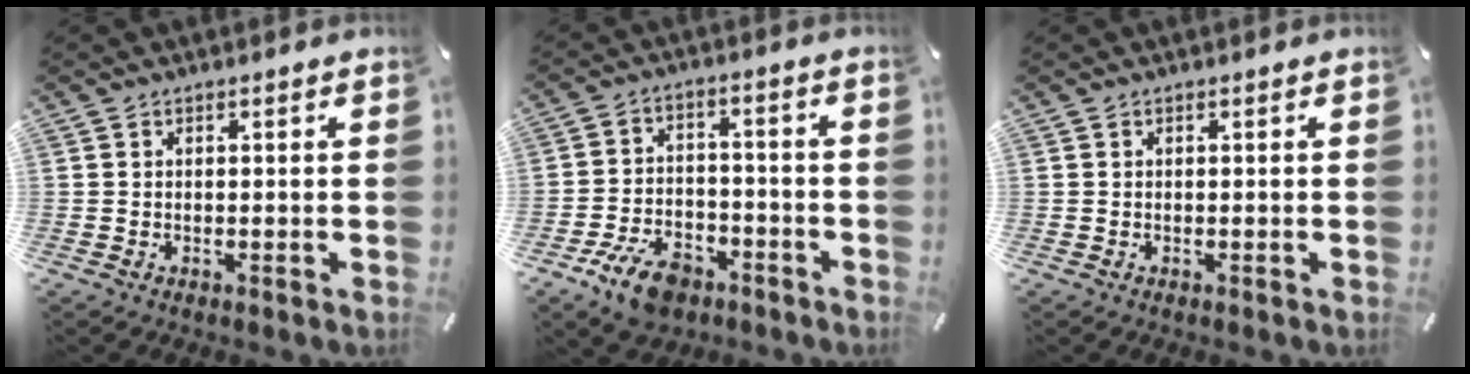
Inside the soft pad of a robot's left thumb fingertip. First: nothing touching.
{"total": 9.7, "force": [-6.0, 5.9, 4.9], "torque": [-0.096, 0.037, -0.107]}
{"total": 0.0}